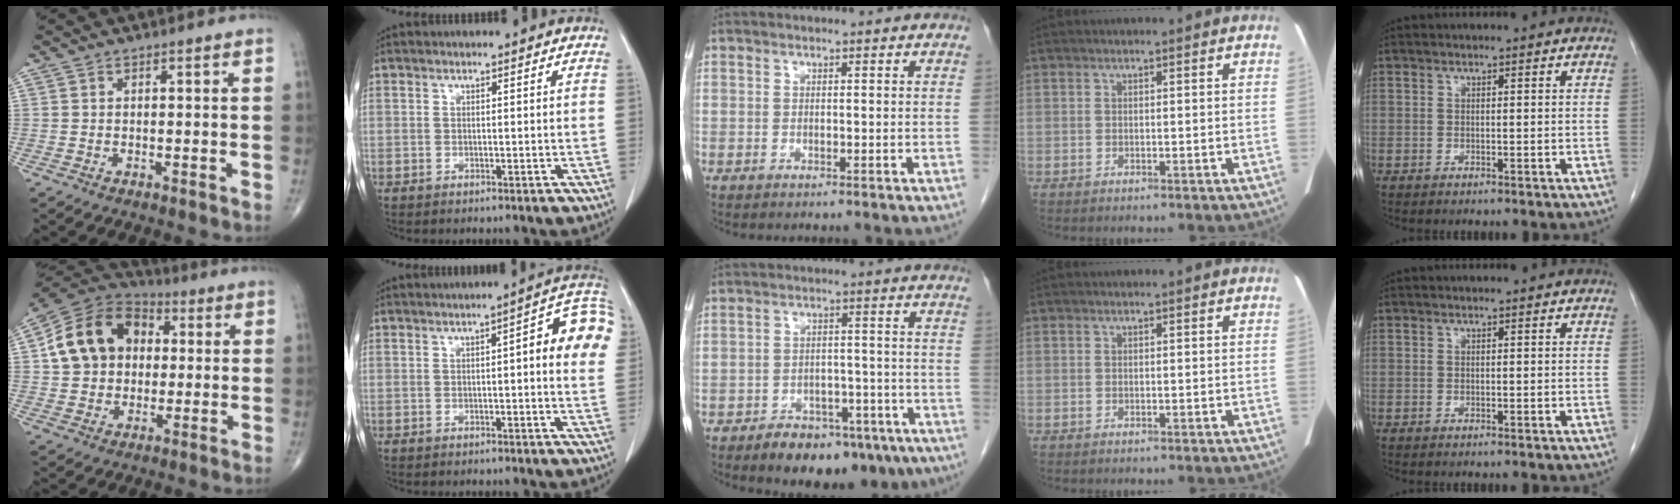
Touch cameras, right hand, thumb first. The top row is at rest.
{"thumb": {"total": 16.0, "force": [2.2, 12.9, 9.3], "torque": [-0.144, 0.022, 0.029]}, "index": {"total": 8.7, "force": [1.5, 1.5, 8.5], "torque": [-0.100, 0.025, 0.008]}, "middle": {"total": 12.9, "force": [-8.9, 6.2, 6.9], "torque": [-0.072, 0.017, -0.126]}}